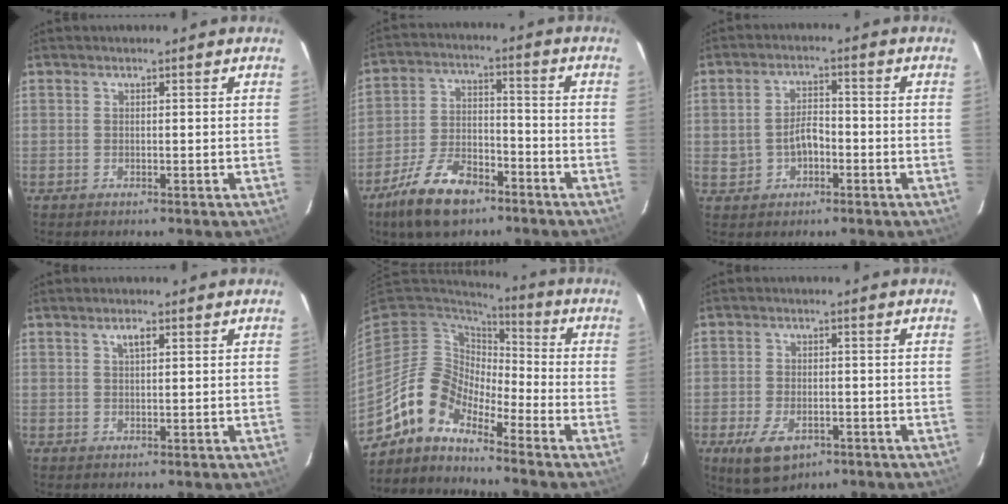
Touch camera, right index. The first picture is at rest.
{"total": 12.7, "force": [-8.6, 6.1, 7.1], "torque": [-0.160, 0.002, -0.152]}
{"total": 5.2, "force": [-1.3, 3.5, 3.6], "torque": [-0.070, 0.013, -0.010]}
{"total": 1.8, "force": [0.9, 0.6, 1.5], "torque": [-0.025, 0.005, 0.015]}
{"total": 10.0, "force": [-7.9, 4.8, 3.8], "torque": [-0.071, 0.025, -0.167]}
{"total": 8.8, "force": [-4.6, 5.0, 5.6], "torque": [-0.122, -0.016, -0.071]}